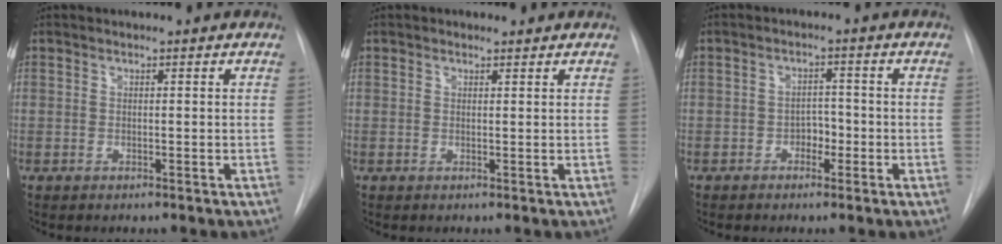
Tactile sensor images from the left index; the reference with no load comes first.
{"total": 0.8, "force": [0.6, 0.5, 0.0], "torque": [0.000, 0.001, 0.004]}
{"total": 2.6, "force": [-1.2, 1.7, 1.5], "torque": [-0.015, 0.007, -0.021]}